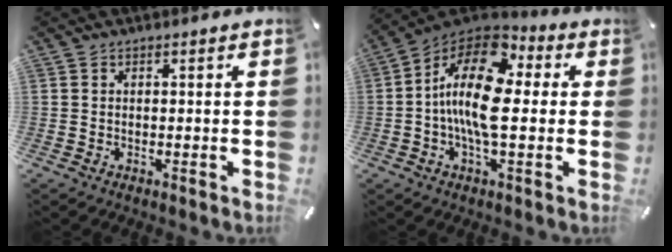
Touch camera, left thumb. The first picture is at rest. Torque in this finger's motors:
{"motor_torque": [1.51, 2.69, 1.44, 0.79, 0.29]}